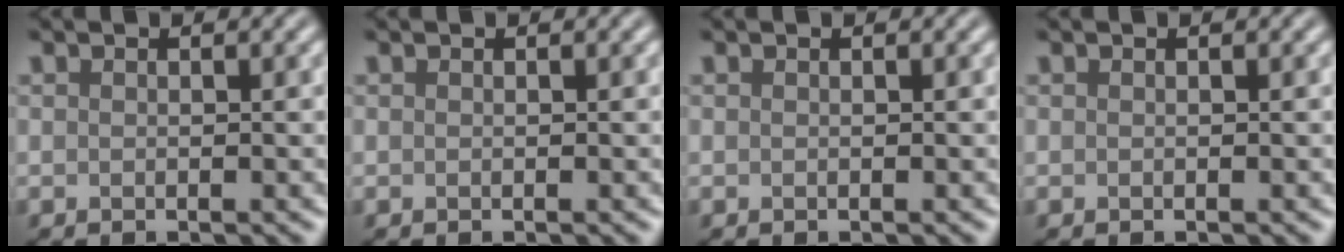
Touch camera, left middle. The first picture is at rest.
{"total": 0.0}
{"total": 0.0}
{"total": 0.0}